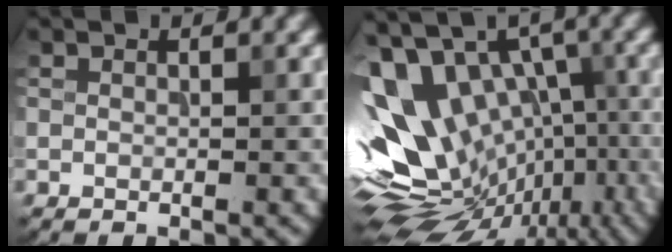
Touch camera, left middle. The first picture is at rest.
{"total": 14.1, "force": [-1.6, 9.6, 10.2], "torque": [-0.163, 0.011, -0.007]}